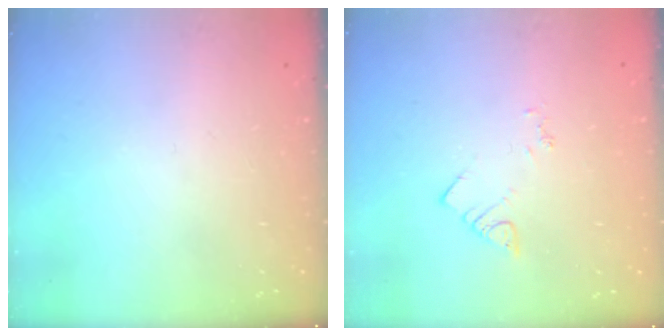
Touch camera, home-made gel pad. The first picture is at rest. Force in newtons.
{"total": 3.2, "press": 3.1, "slide": 0.5}